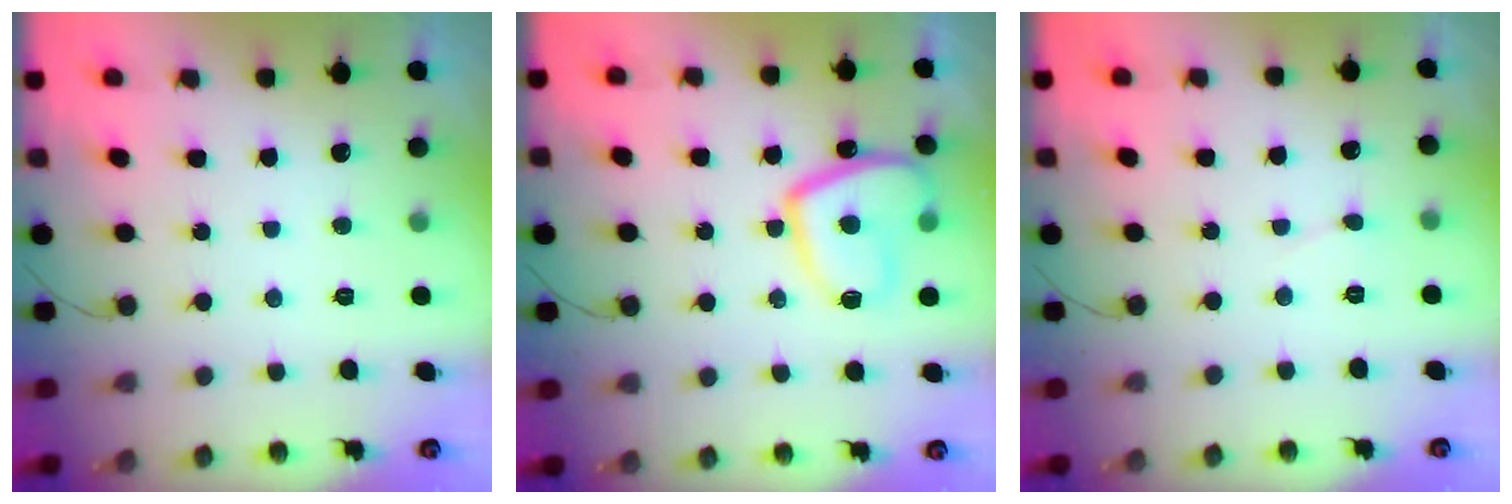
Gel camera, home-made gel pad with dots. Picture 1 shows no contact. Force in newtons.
{"total": 13.9, "press": 13.8, "slide": 1.5}
{"total": 2.5, "press": 2.5, "slide": 0.1}